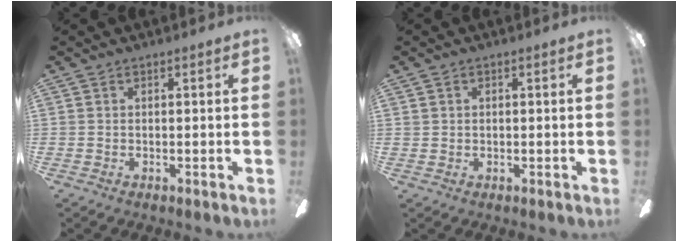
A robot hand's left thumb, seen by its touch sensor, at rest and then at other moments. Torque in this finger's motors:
{"motor_torque": [0.02, -0.24, -0.32, -0.08, -0.01]}